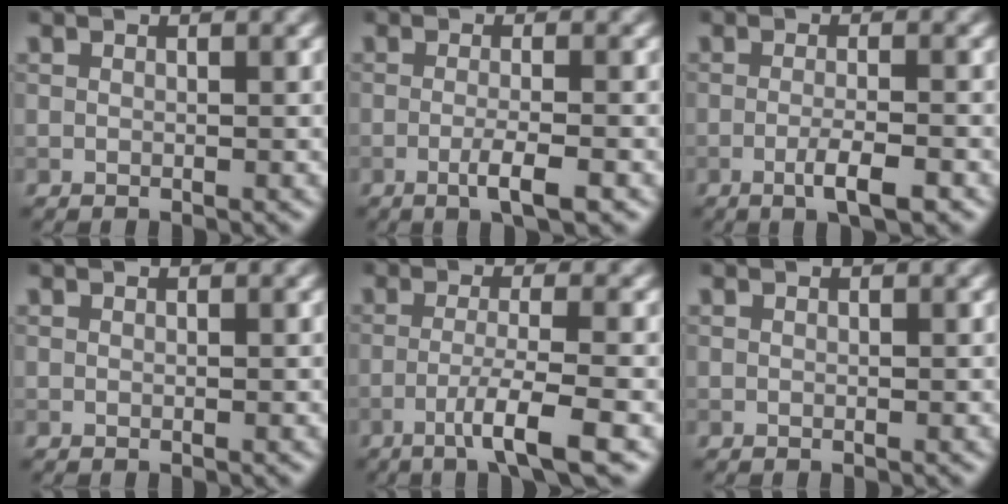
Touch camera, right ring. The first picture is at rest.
{"total": 2.9, "force": [-1.2, 0.5, 2.6], "torque": [-0.042, -0.002, -0.028]}
{"total": 3.1, "force": [-1.5, 0.5, 2.6], "torque": [-0.044, -0.001, -0.031]}
{"total": 0.0}
{"total": 4.8, "force": [-2.3, 0.4, 4.2], "torque": [-0.070, 0.002, -0.052]}
{"total": 0.0}